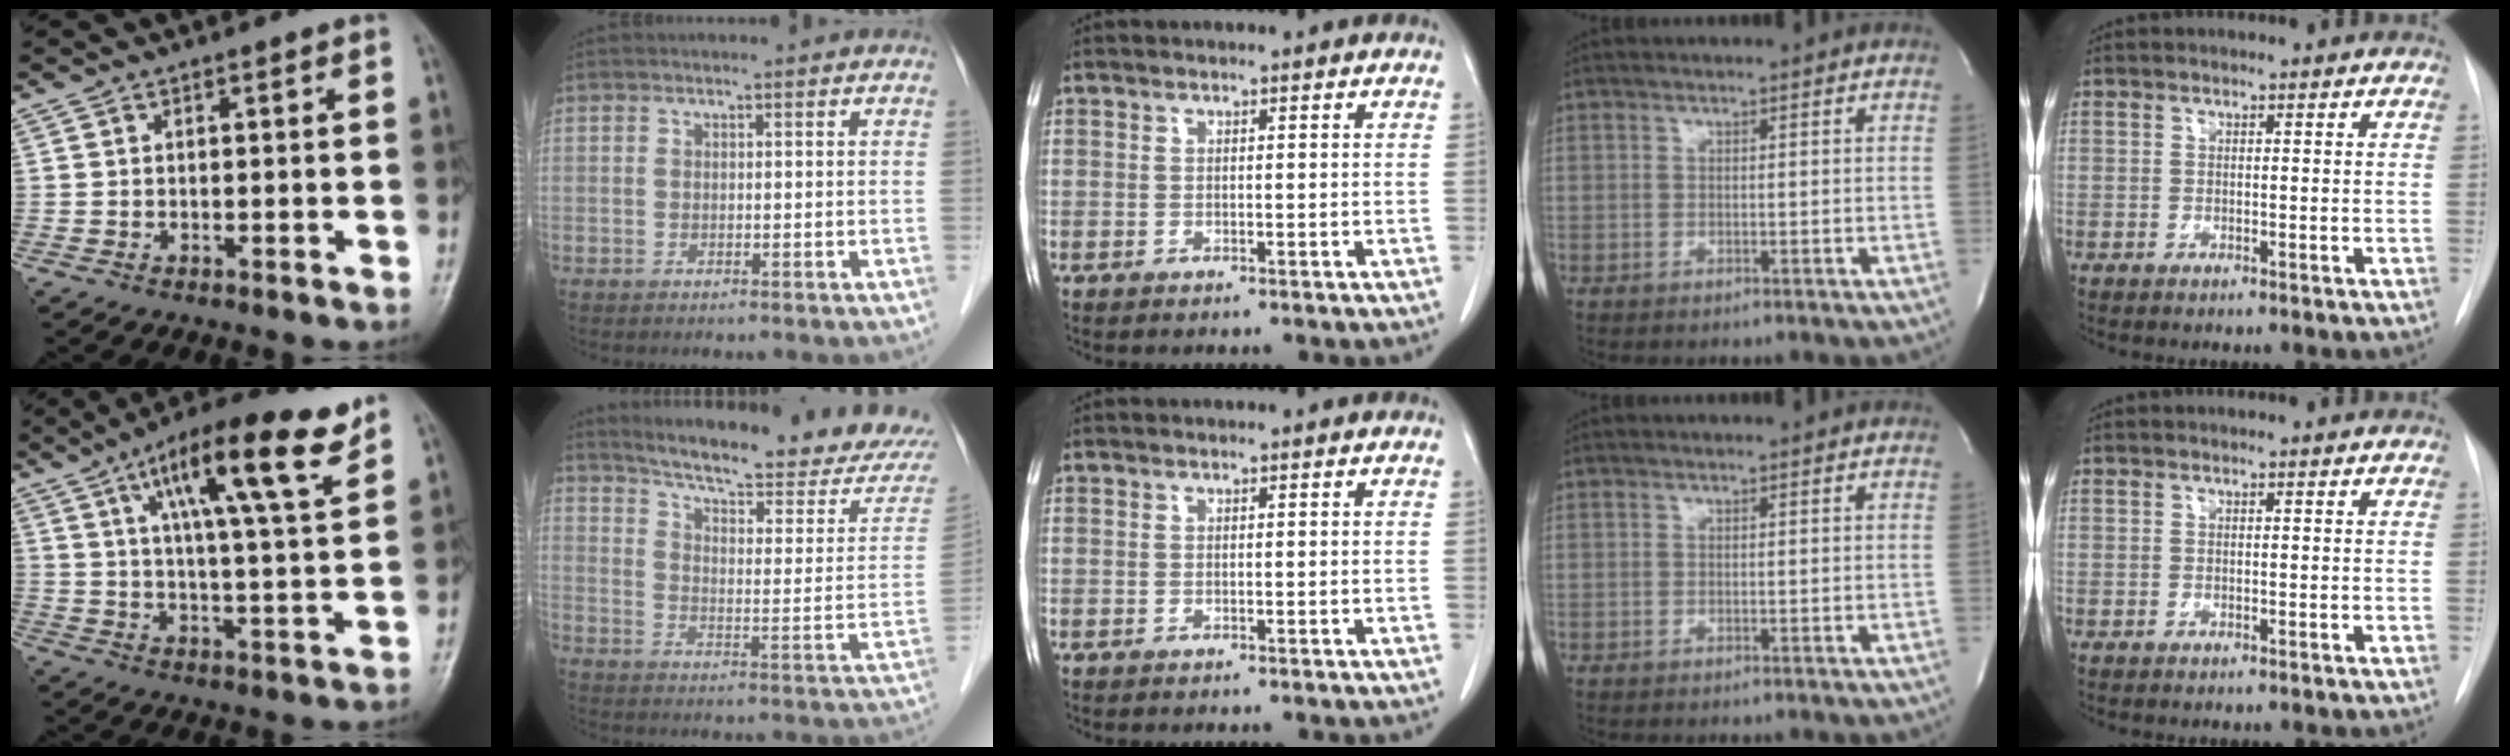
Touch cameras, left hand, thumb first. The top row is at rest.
{"thumb": {"total": 17.2, "force": [9.4, 3.5, 14.0], "torque": [-0.212, -0.026, 0.150]}, "index": {"total": 21.1, "force": [19.2, 1.3, 8.5], "torque": [-0.122, -0.059, 0.253]}}